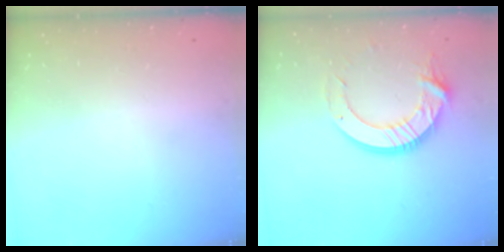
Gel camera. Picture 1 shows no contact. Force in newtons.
{"total": 14.7, "press": 14.7, "slide": 1.6}